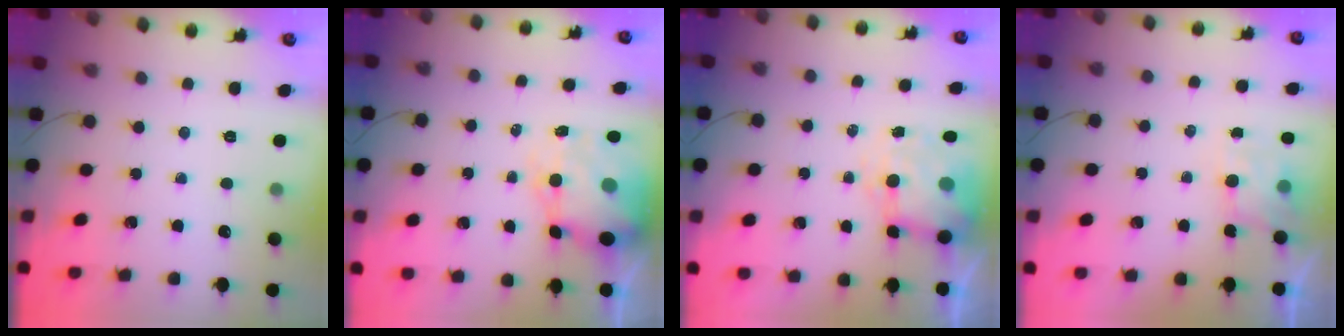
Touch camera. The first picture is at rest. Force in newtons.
{"total": 9.6, "press": 9.2, "slide": 2.7}
{"total": 8.4, "press": 8.3, "slide": 1.4}
{"total": 4.7, "press": 4.6, "slide": 0.7}